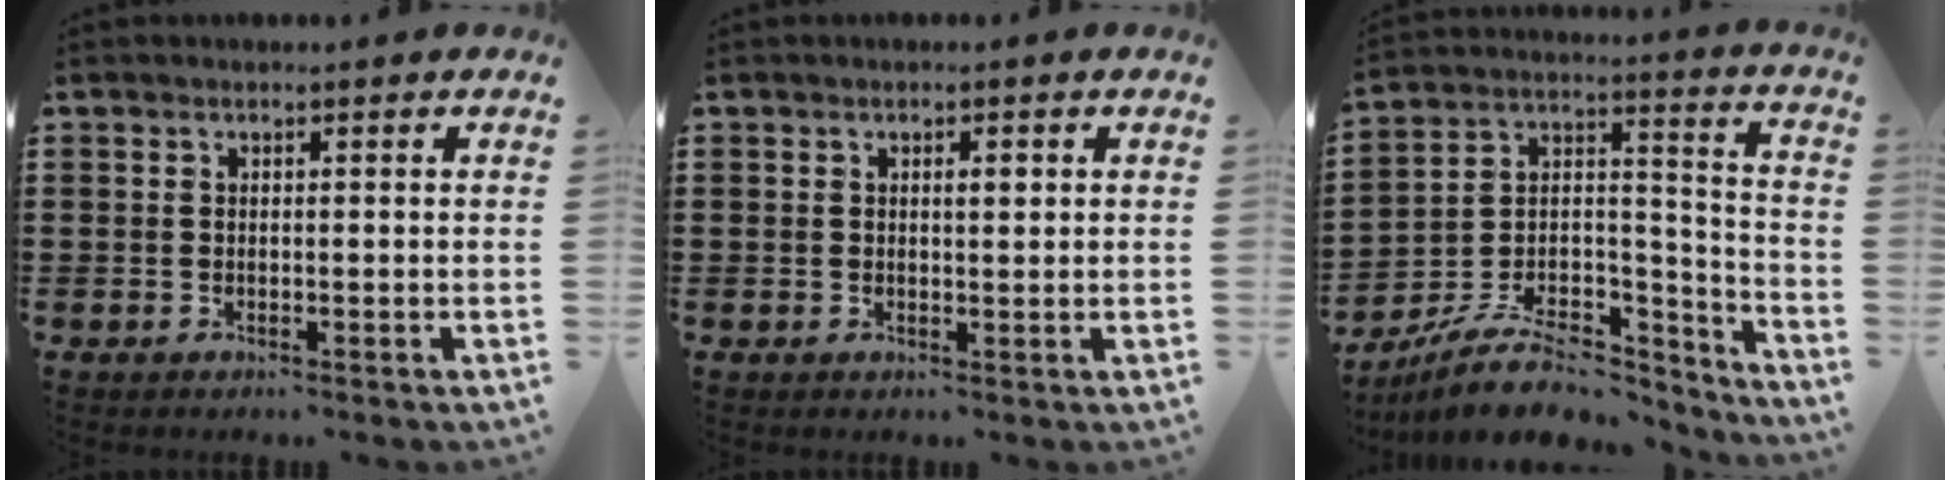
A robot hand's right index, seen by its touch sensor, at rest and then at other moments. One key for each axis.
{"total": 1.4, "fx": 0.4, "fy": 0.4, "fz": 1.3, "tx": -0.017, "ty": 0.000, "tz": 0.003}
{"total": 8.8, "fx": -7.0, "fy": 3.7, "fz": 3.9, "tx": -0.072, "ty": 0.015, "tz": -0.132}